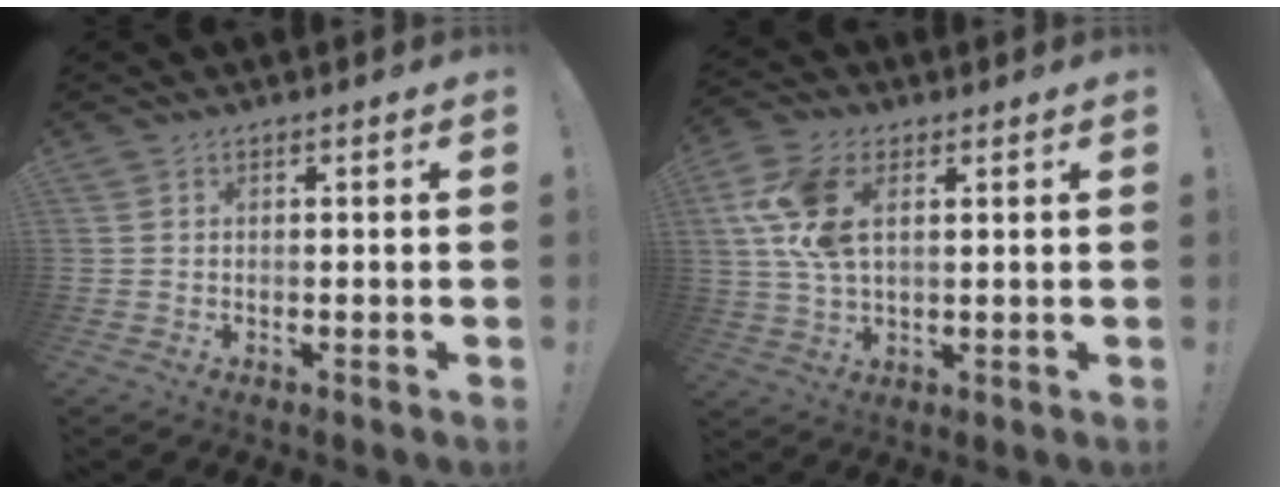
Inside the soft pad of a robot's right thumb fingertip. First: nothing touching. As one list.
[{"total": 12.1, "force": [3.6, 6.9, 9.2], "torque": [-0.195, 0.003, 0.072]}]